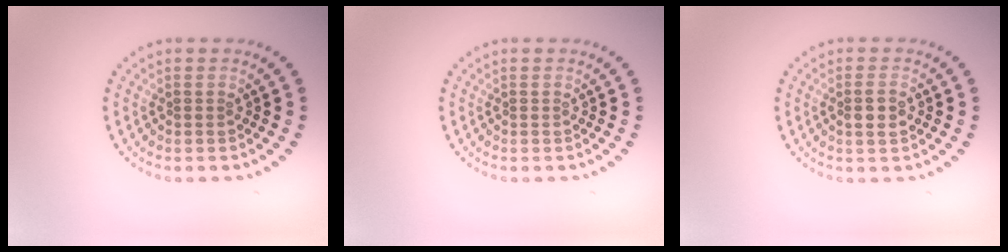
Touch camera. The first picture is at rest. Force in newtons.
{"total": 0.0}
{"total": 1.7, "press": 1.7, "slide": 0.2}